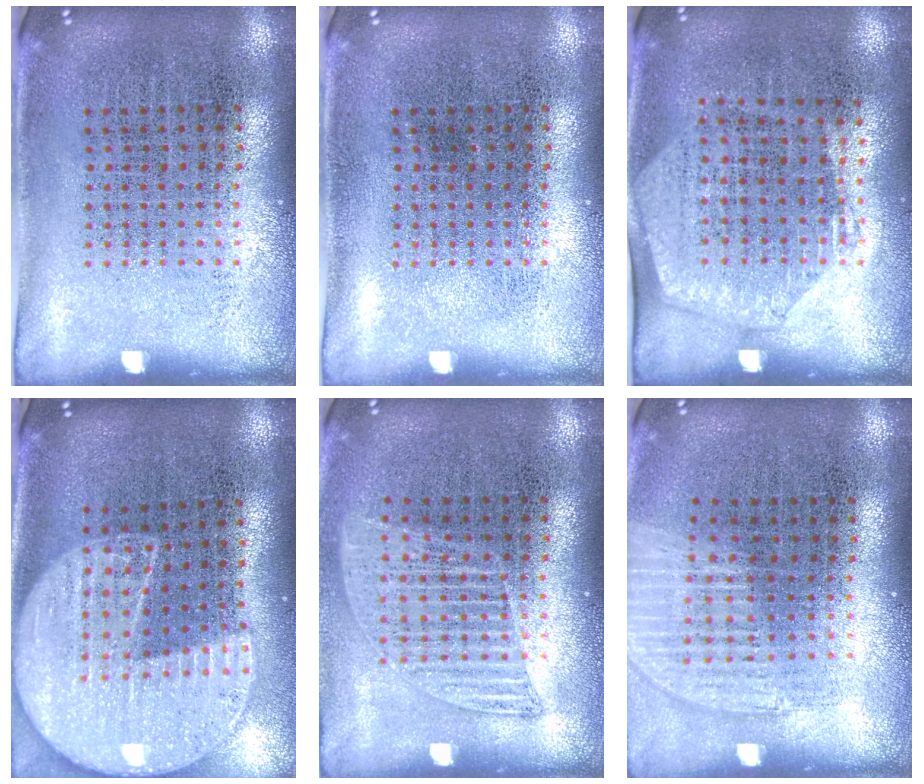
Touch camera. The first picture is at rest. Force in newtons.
{"total": 0.0}
{"total": 1.5, "press": 1.3, "slide": 0.7}
{"total": 2.3, "press": 2.0, "slide": 1.1}
{"total": 1.2, "press": 1.1, "slide": 0.5}
{"total": 1.2, "press": 1.2, "slide": 0.3}